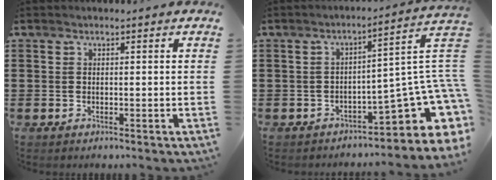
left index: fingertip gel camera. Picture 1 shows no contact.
{"total": 9.9, "force": [-3.4, 2.7, 8.9], "torque": [-0.126, -0.017, -0.060]}